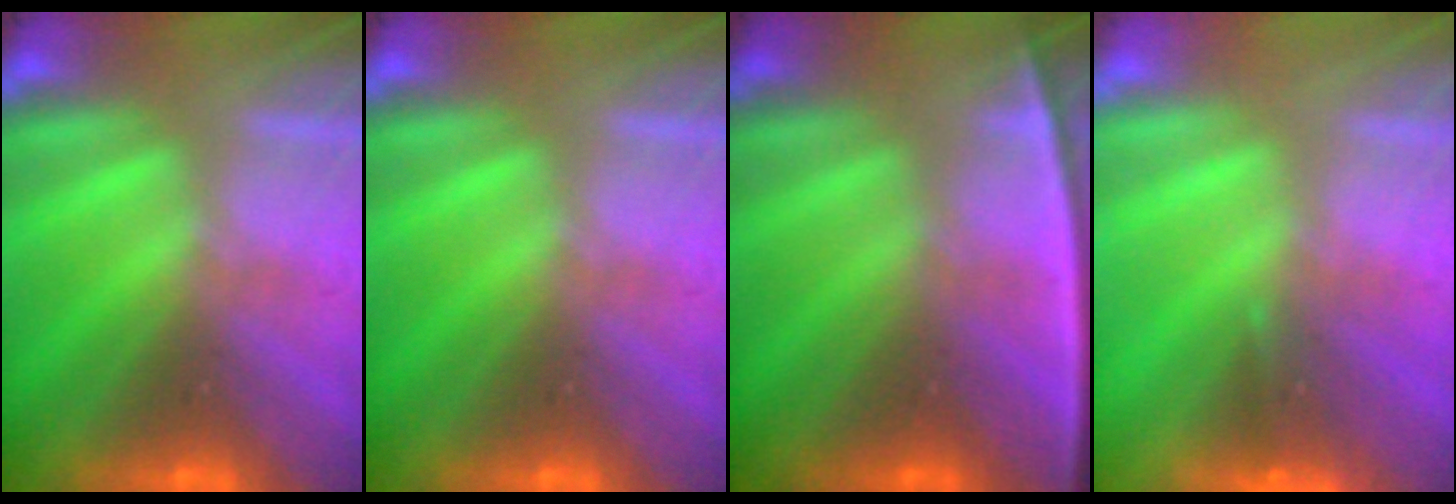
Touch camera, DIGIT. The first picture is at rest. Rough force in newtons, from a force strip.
{"total": 0.0}
{"total": 2.4}
{"total": 4.6}